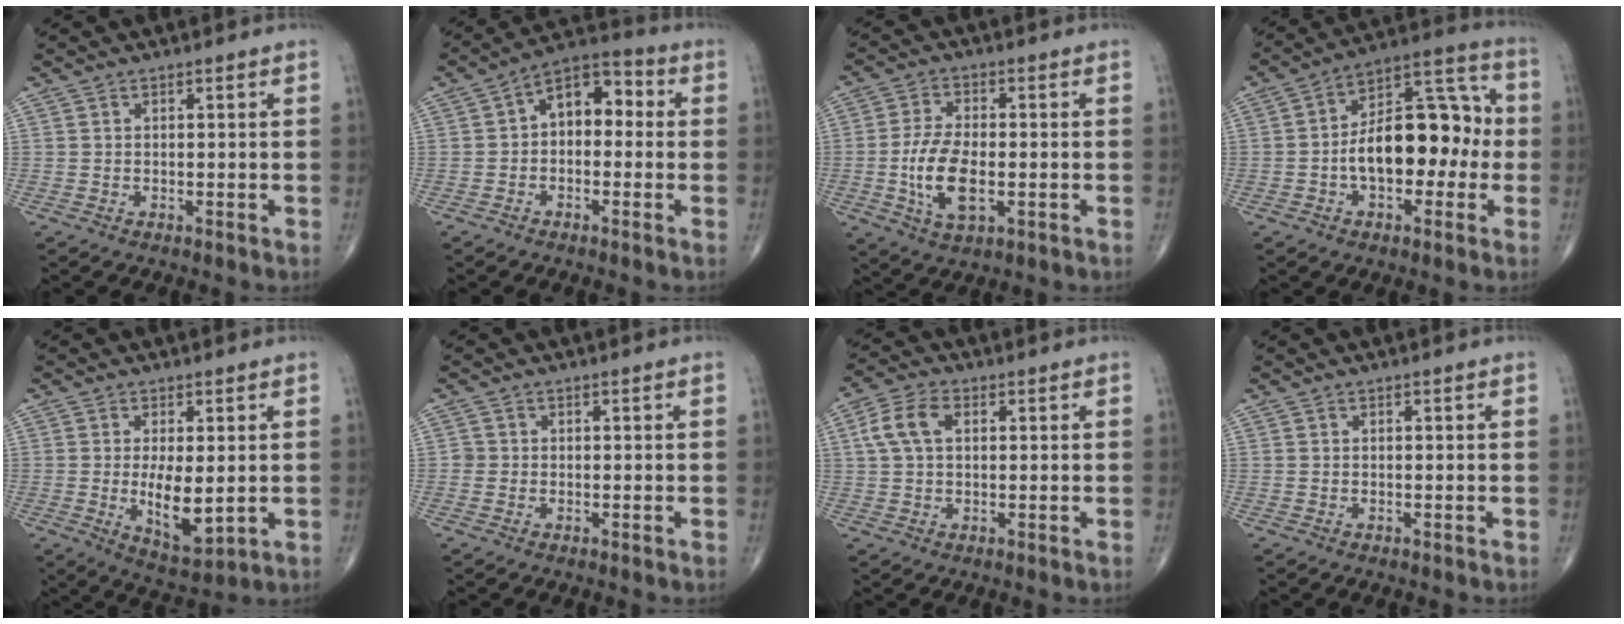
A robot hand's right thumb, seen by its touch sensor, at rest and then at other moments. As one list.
[{"total": 9.3, "force": [0.5, 5.9, 7.2], "torque": [-0.079, 0.035, -0.010]}, {"total": 10.0, "force": [-1.8, 4.8, 8.5], "torque": [-0.167, 0.001, -0.034]}, {"total": 17.1, "force": [-1.9, 9.7, 13.9], "torque": [-0.191, 0.050, -0.037]}, {"total": 8.6, "force": [-0.5, 3.6, 7.8], "torque": [-0.118, -0.022, 0.003]}, {"total": 1.1, "force": [-0.2, 1.0, 0.1], "torque": [0.006, 0.004, -0.004]}, {"total": 6.8, "force": [1.6, 4.1, 5.1], "torque": [-0.108, 0.017, 0.029]}, {"total": 0.0}]